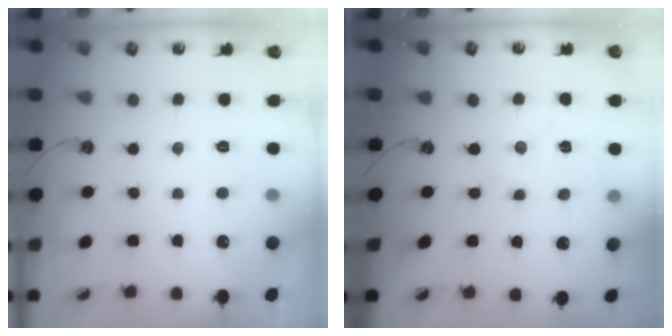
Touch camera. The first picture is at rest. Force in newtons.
{"total": 0.0}